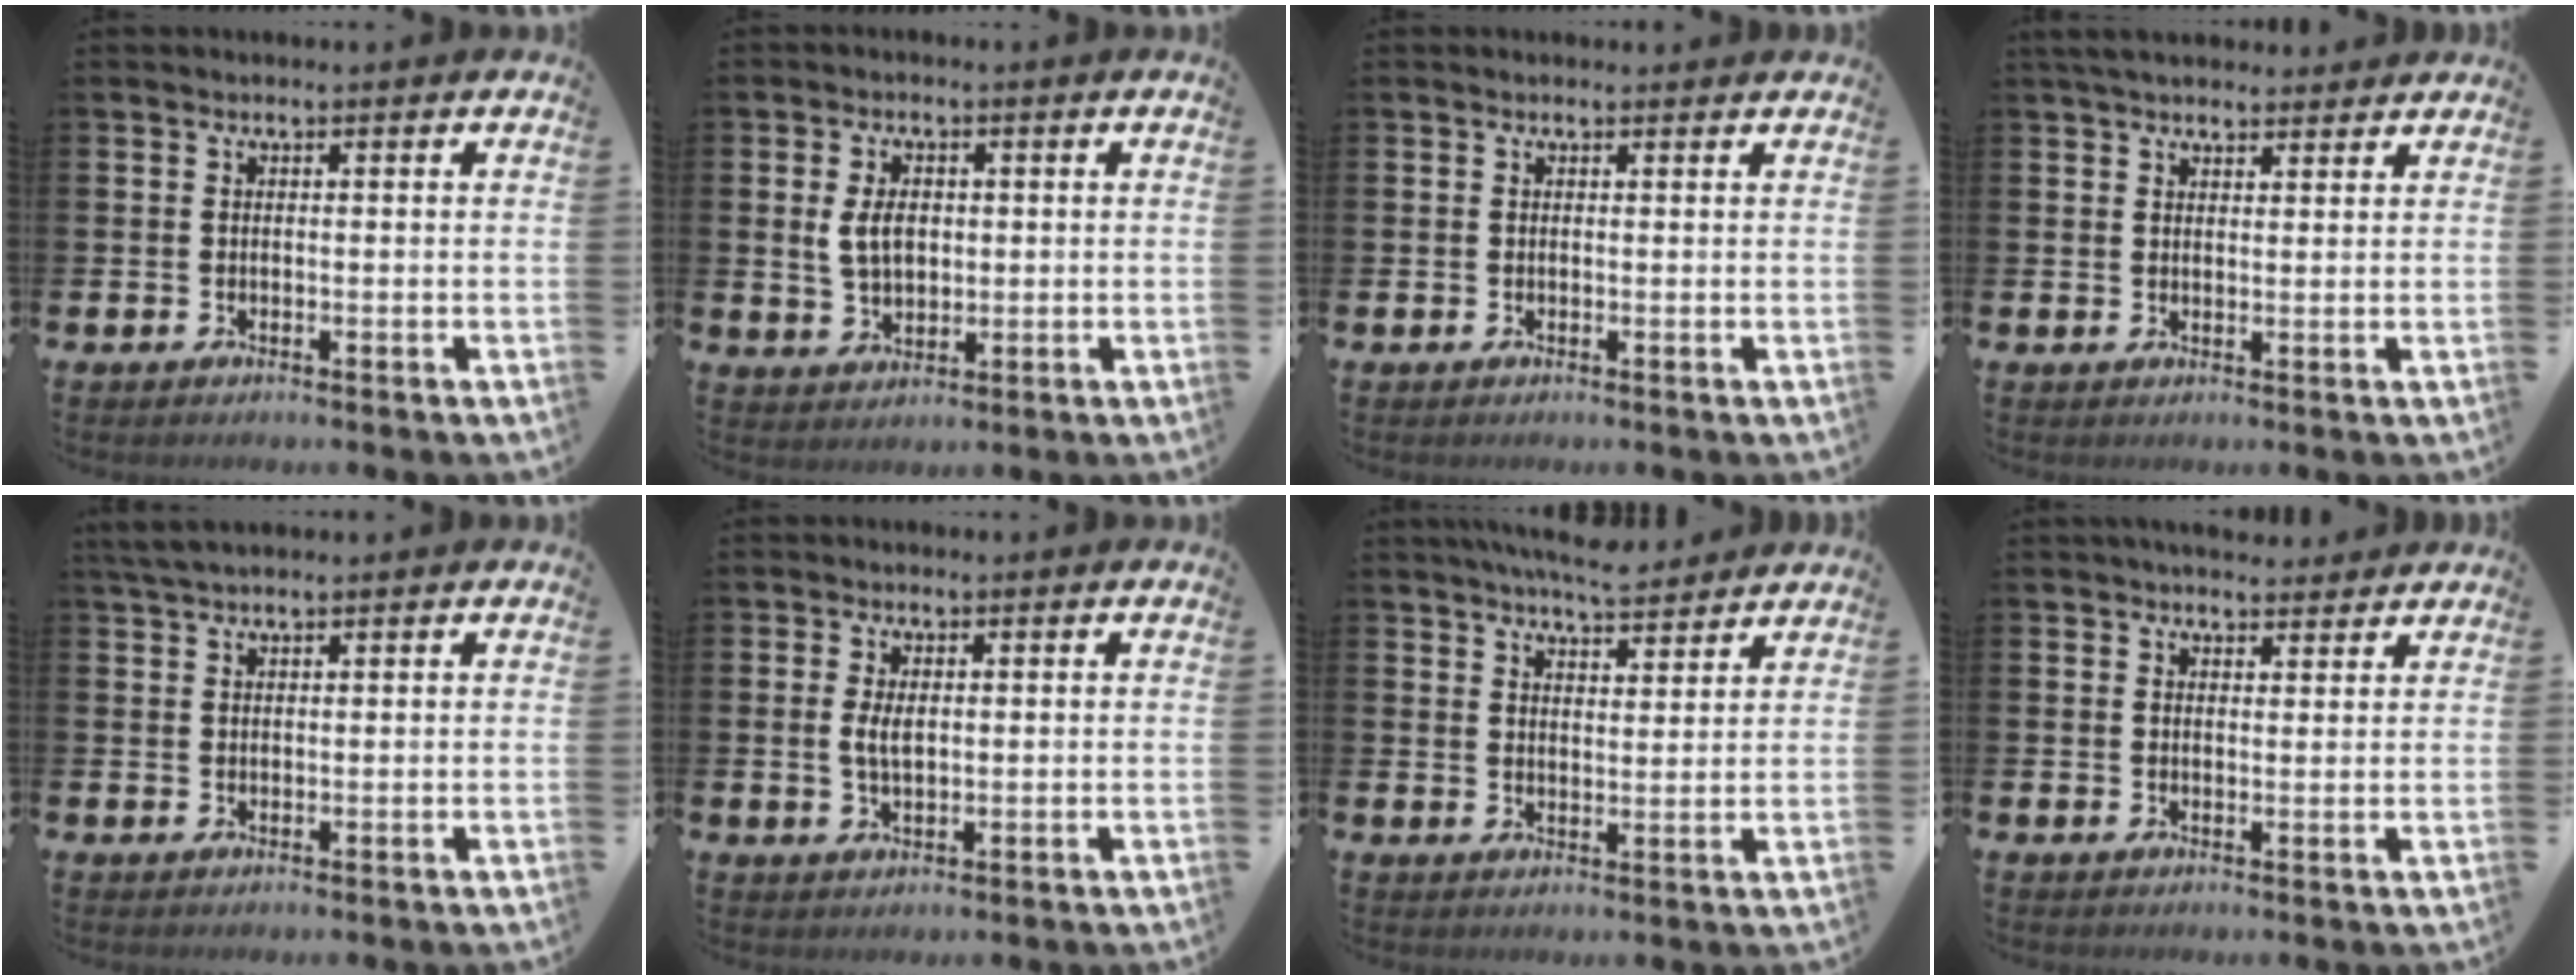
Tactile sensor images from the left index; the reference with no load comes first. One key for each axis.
{"total": 4.3, "fx": 0.9, "fy": 2.9, "fz": 3.1, "tx": -0.043, "ty": 0.003, "tz": 0.010}
{"total": 0.0}
{"total": 4.0, "fx": 3.6, "fy": 1.3, "fz": 1.1, "tx": -0.026, "ty": -0.011, "tz": 0.068}
{"total": 2.7, "fx": 2.3, "fy": 0.7, "fz": 1.3, "tx": -0.033, "ty": 0.003, "tz": 0.044}
{"total": 3.0, "fx": 0.7, "fy": 1.5, "fz": 2.5, "tx": -0.037, "ty": 0.000, "tz": 0.007}
{"total": 6.4, "fx": 6.2, "fy": 0.8, "fz": 1.3, "tx": -0.026, "ty": -0.031, "tz": 0.112}
{"total": 3.7, "fx": 3.5, "fy": 1.0, "fz": 0.2, "tx": 0.003, "ty": -0.019, "tz": 0.063}